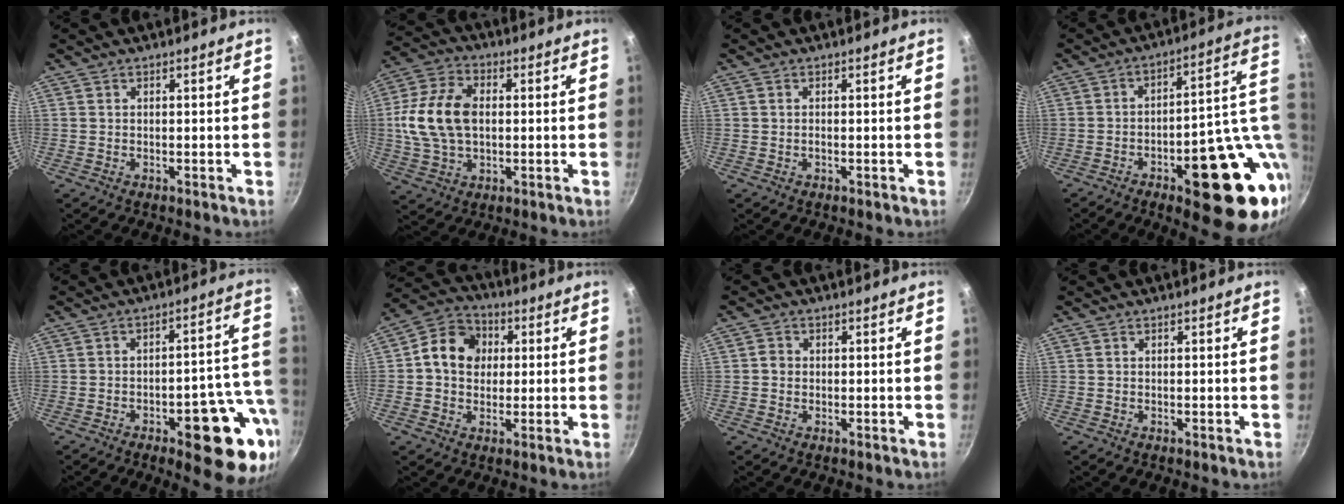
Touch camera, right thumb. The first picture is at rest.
{"total": 14.4, "force": [0.8, 9.6, 10.7], "torque": [-0.199, 0.016, 0.008]}
{"total": 0.6, "force": [-0.1, 0.2, 0.5], "torque": [-0.014, 0.002, -0.003]}
{"total": 24.5, "force": [-4.7, 9.7, 22.0], "torque": [-0.236, 0.005, -0.050]}
{"total": 18.1, "force": [-7.4, 6.6, 15.2], "torque": [-0.134, 0.035, -0.095]}
{"total": 10.8, "force": [1.6, 9.0, 5.7], "torque": [-0.068, 0.014, 0.006]}
{"total": 1.9, "force": [0.0, 1.7, 0.8], "torque": [-0.007, 0.007, -0.004]}
{"total": 0.0}